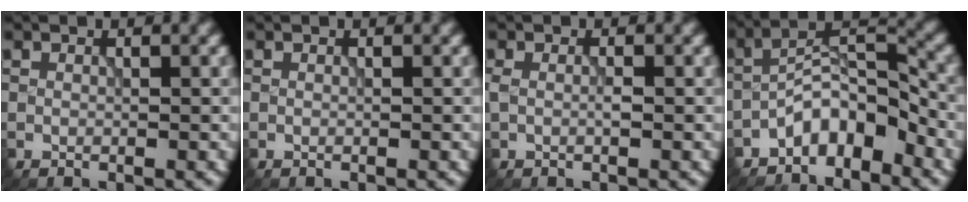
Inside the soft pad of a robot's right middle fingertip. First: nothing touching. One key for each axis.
{"total": 0.0}
{"total": 1.2, "fx": -0.1, "fy": 0.5, "fz": 1.1, "tx": -0.028, "ty": -0.001, "tz": 0.000}
{"total": 5.2, "fx": -3.5, "fy": 2.2, "fz": 3.1, "tx": -0.041, "ty": 0.020, "tz": -0.072}